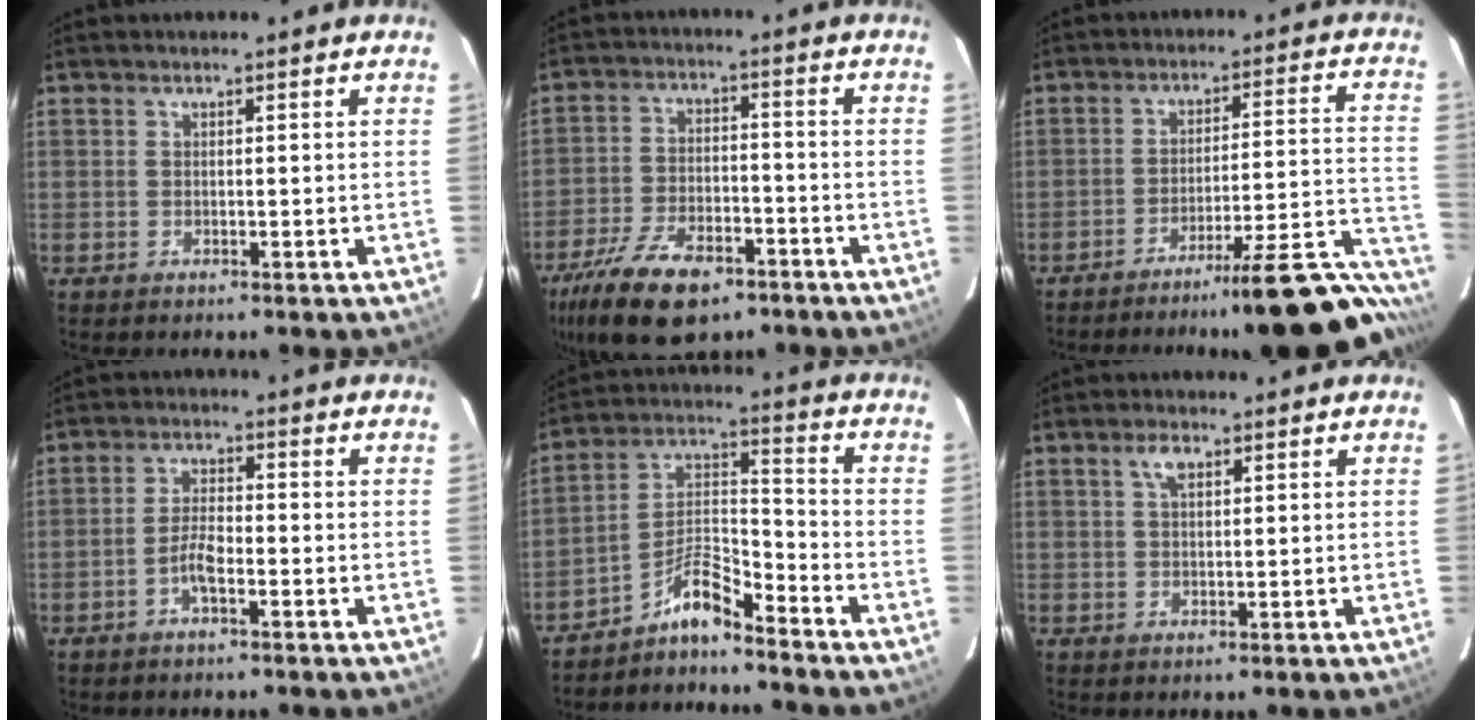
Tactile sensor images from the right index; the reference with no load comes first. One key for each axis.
{"total": 16.4, "fx": -10.8, "fy": 7.6, "fz": 9.7, "tx": -0.217, "ty": -0.024, "tz": -0.184}
{"total": 20.9, "fx": -17.2, "fy": 1.5, "fz": 11.9, "tx": -0.131, "ty": -0.008, "tz": -0.238}
{"total": 3.8, "fx": -2.0, "fy": 1.1, "fz": 3.0, "tx": -0.069, "ty": 0.008, "tz": -0.040}
{"total": 7.4, "fx": -6.5, "fy": 1.0, "fz": 3.4, "tx": -0.075, "ty": 0.034, "tz": -0.129}
{"total": 2.5, "fx": 1.2, "fy": 1.2, "fz": 1.9, "tx": -0.036, "ty": 0.007, "tz": 0.023}